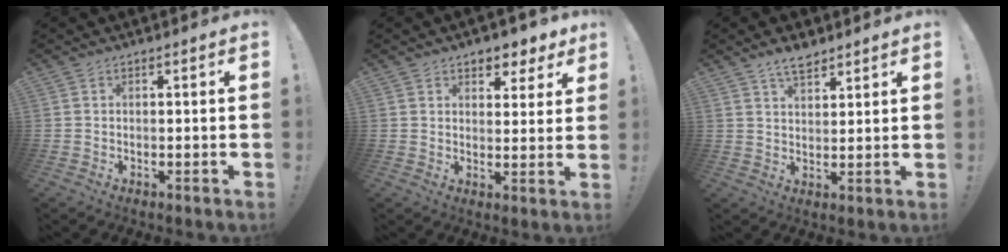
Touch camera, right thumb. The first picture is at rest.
{"total": 6.0, "force": [4.5, 3.5, 1.8], "torque": [-0.014, -0.032, 0.083]}
{"total": 5.8, "force": [4.5, 2.4, 2.7], "torque": [-0.048, -0.021, 0.082]}